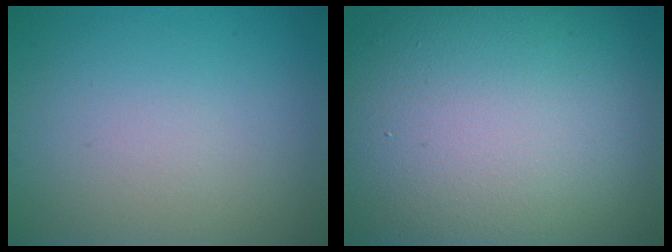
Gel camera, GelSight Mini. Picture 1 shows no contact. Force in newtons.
{"total": 18.0, "press": 17.9, "slide": 1.8}